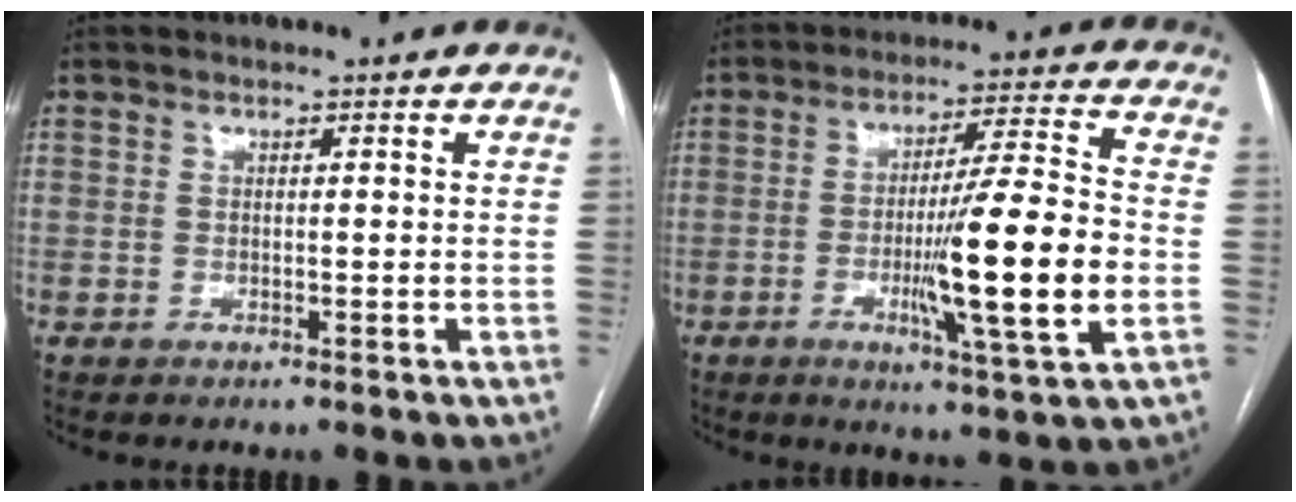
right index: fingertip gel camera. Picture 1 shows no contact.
{"total": 15.4, "force": [-3.1, -0.3, 15.1], "torque": [-0.244, -0.016, -0.057]}